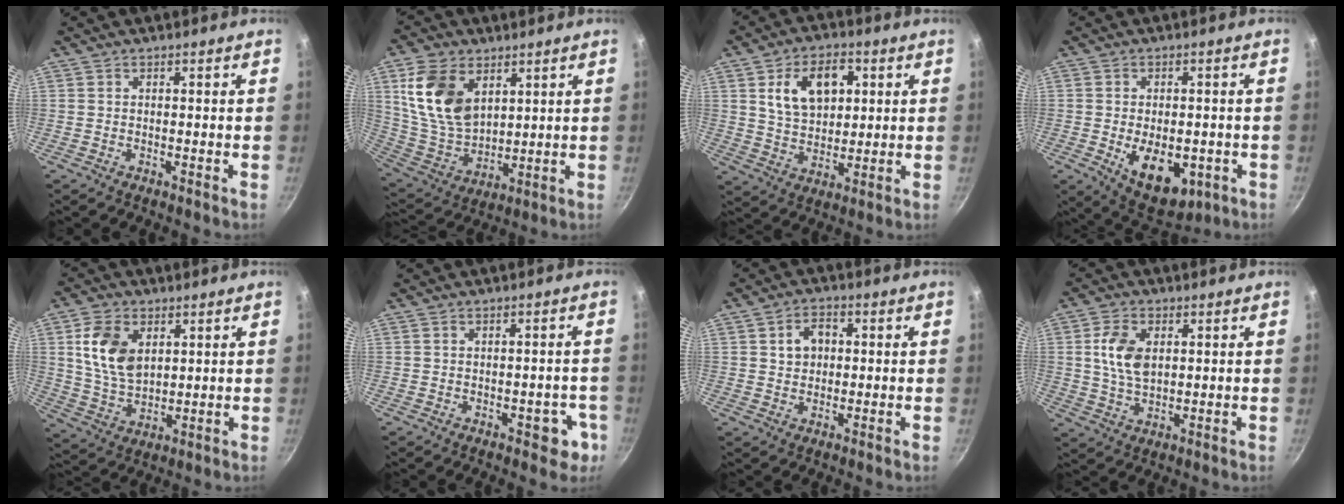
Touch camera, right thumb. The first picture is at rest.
{"total": 15.5, "force": [5.9, 9.9, 10.3], "torque": [-0.178, -0.028, 0.129]}
{"total": 12.1, "force": [3.6, 7.9, 8.3], "torque": [-0.109, -0.006, 0.064]}
{"total": 11.9, "force": [-3.0, 7.1, 9.1], "torque": [-0.098, -0.005, -0.025]}
{"total": 11.3, "force": [3.4, 7.4, 7.8], "torque": [-0.131, -0.019, 0.072]}
{"total": 4.6, "force": [-1.8, 2.7, 3.3], "torque": [-0.007, 0.017, -0.016]}
{"total": 5.0, "force": [0.9, 3.9, 3.1], "torque": [-0.029, 0.008, 0.013]}
{"total": 8.1, "force": [1.7, 5.1, 6.1], "torque": [-0.103, -0.004, 0.032]}